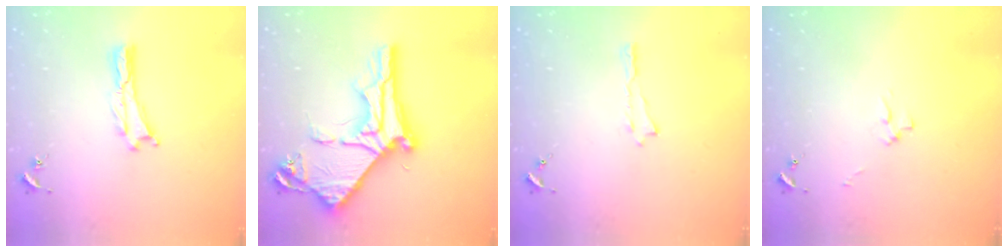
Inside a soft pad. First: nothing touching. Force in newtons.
{"total": 10.7, "press": 10.6, "slide": 1.2}
{"total": 0.0}
{"total": 2.5, "press": 2.5, "slide": 0.3}